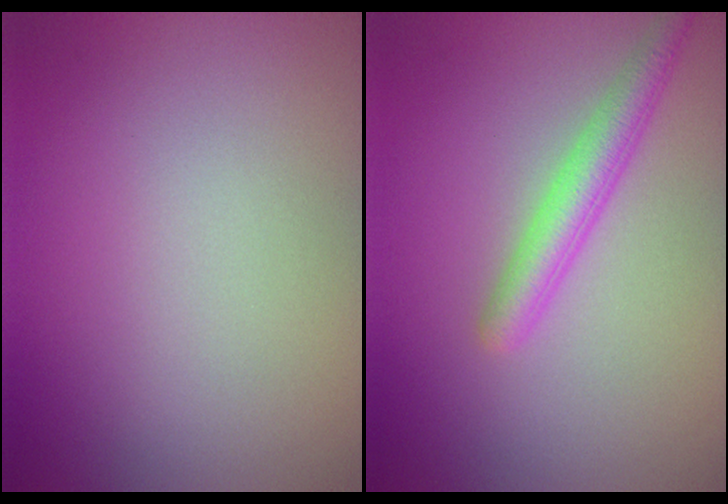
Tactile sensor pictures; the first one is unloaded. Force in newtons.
{"total": 2.9, "press": 2.9, "slide": 0.1}